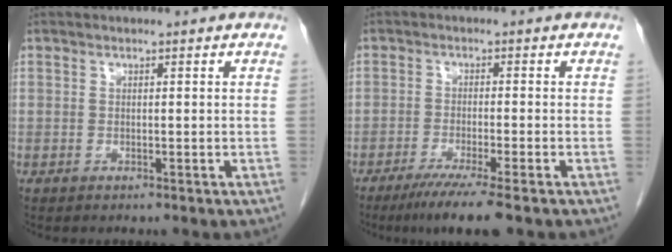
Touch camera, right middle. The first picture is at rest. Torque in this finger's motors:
{"motor_torque": [0.83, -0.69, 0.13, 0.07]}